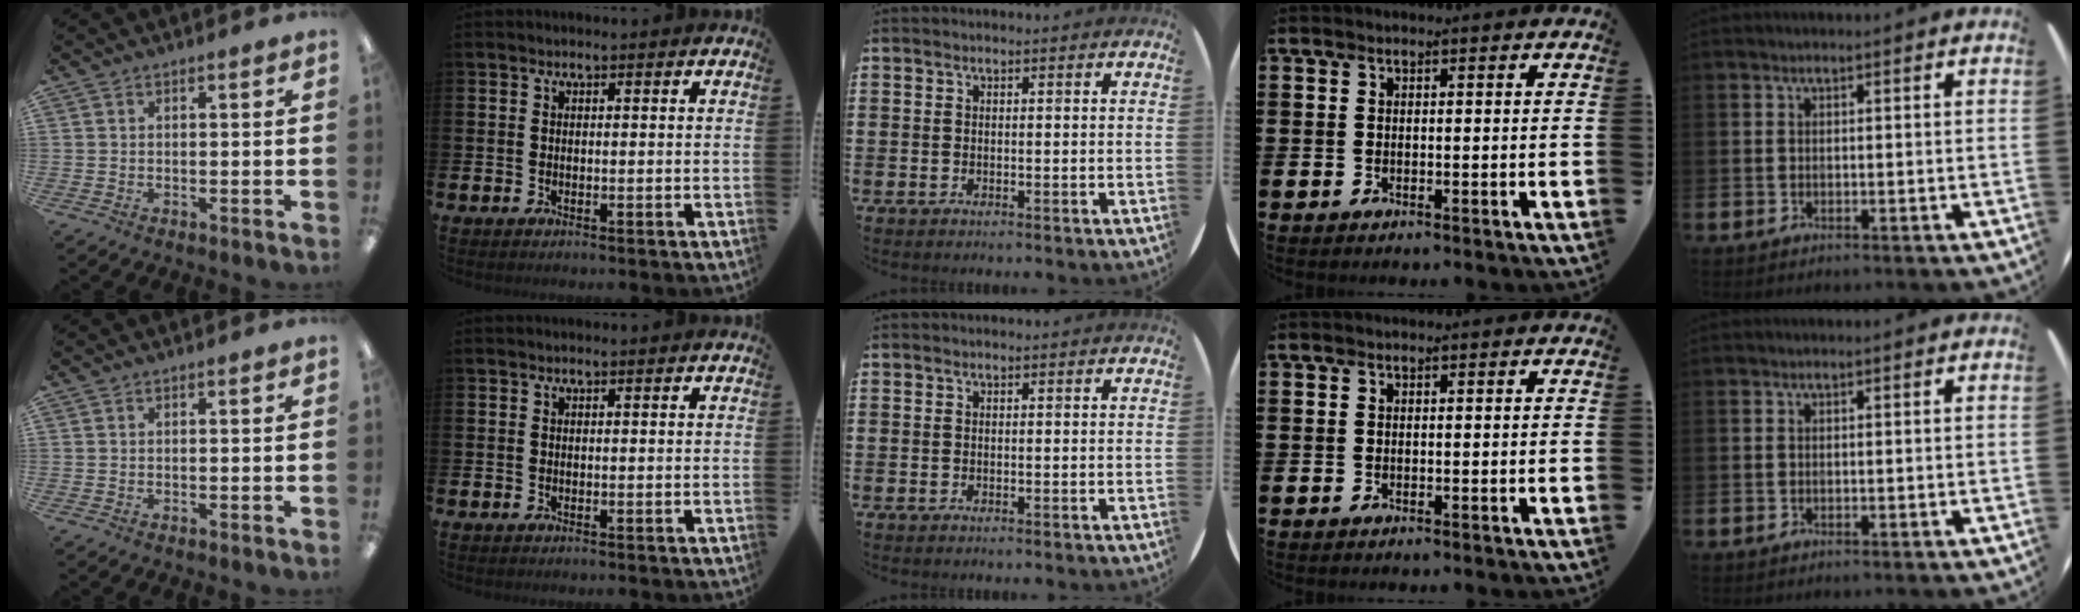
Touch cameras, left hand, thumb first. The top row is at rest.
{}